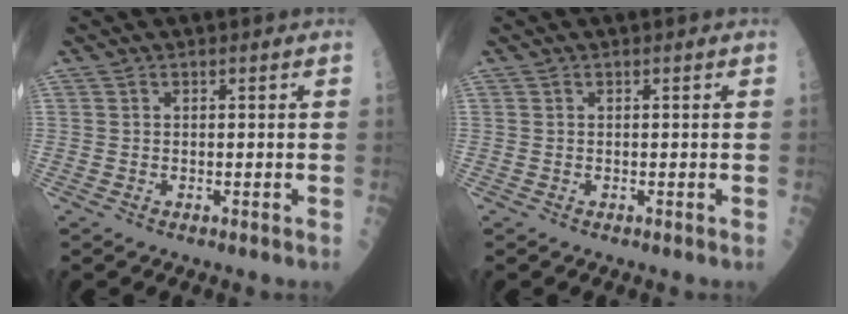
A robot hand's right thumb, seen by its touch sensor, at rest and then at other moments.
{"total": 0.0}